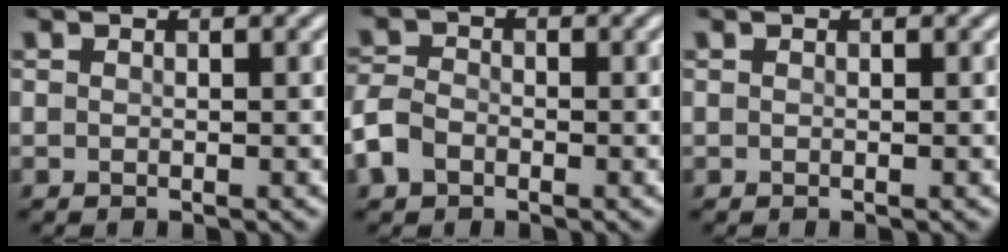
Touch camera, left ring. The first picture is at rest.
{"total": 3.0, "force": [-1.5, 2.1, 1.6], "torque": [-0.036, 0.003, -0.041]}
{"total": 0.0}